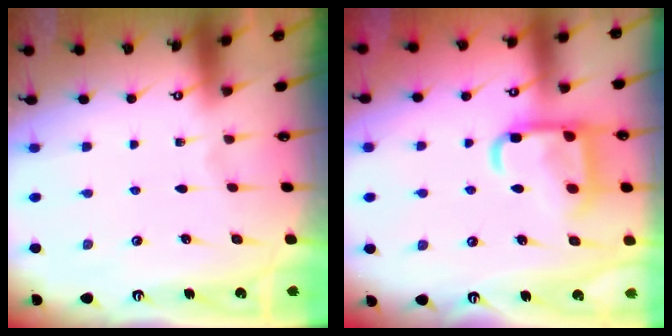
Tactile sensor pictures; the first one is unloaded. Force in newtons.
{"total": 16.1, "press": 16.0, "slide": 1.5}